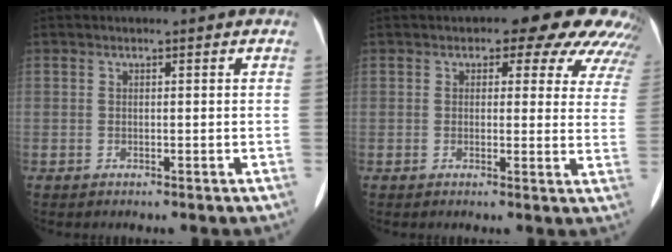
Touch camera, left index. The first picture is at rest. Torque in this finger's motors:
{"motor_torque": [1.07, -1.07, 0.22, 0.04]}